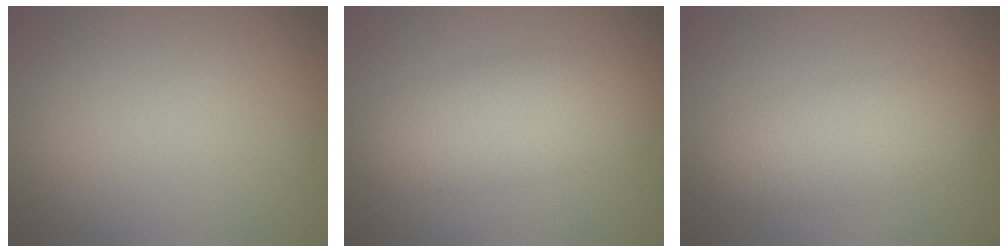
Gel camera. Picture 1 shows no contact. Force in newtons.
{"total": 4.5, "press": 4.5, "slide": 0.1}
{"total": 3.8, "press": 3.8, "slide": 0.1}